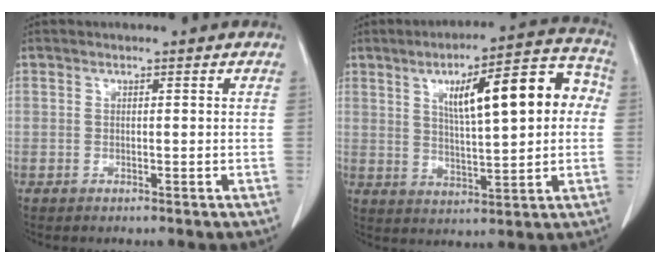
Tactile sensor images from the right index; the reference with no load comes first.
{"total": 15.3, "force": [3.5, 3.8, 14.4], "torque": [-0.200, 0.037, 0.053]}